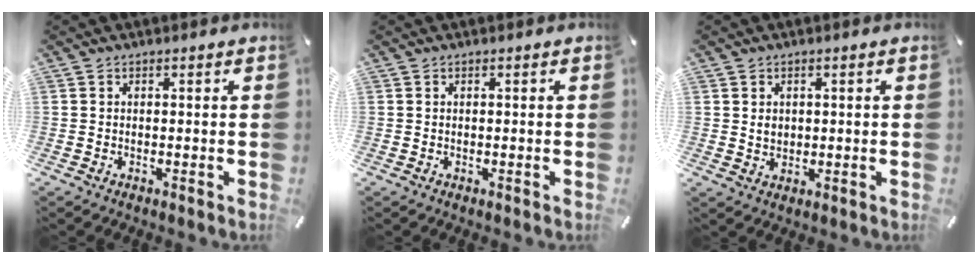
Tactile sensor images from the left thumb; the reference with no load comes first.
{"total": 0.0}
{"total": 2.2, "force": [0.7, 2.0, 0.8], "torque": [-0.012, -0.001, 0.011]}